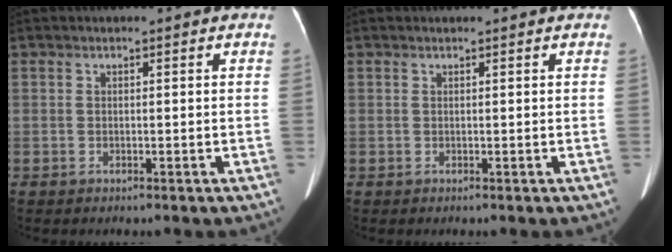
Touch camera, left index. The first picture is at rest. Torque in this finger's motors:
{"motor_torque": [0.01, -0.02, -0.04, -0.03]}